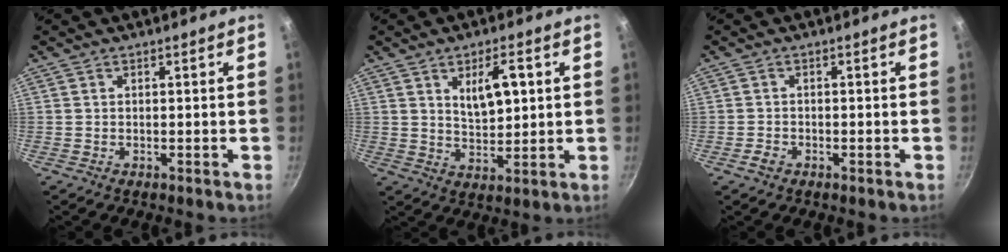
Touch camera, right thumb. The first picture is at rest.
{"total": 7.8, "force": [2.6, 3.6, 6.4], "torque": [-0.093, -0.014, 0.051]}
{"total": 1.7, "force": [-1.0, 1.1, 0.7], "torque": [-0.013, 0.010, -0.019]}